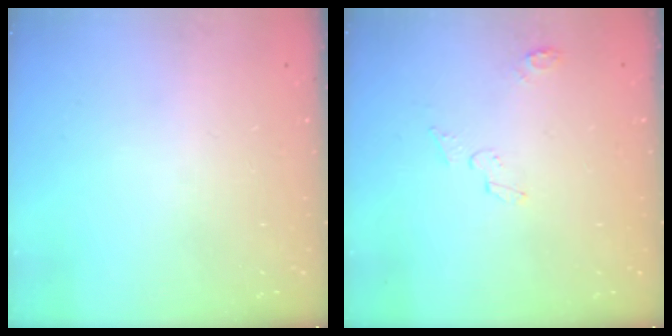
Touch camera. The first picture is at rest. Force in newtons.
{"total": 4.2, "press": 4.2, "slide": 0.3}